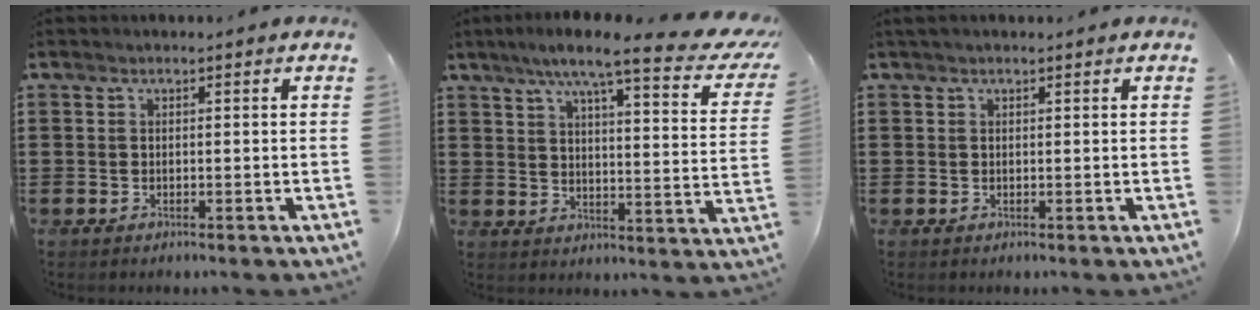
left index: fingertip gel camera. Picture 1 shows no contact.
{"total": 9.5, "force": [7.1, 0.8, 6.3], "torque": [-0.121, -0.041, 0.112]}
{"total": 0.6, "force": [0.4, 0.4, 0.2], "torque": [-0.006, 0.004, 0.007]}